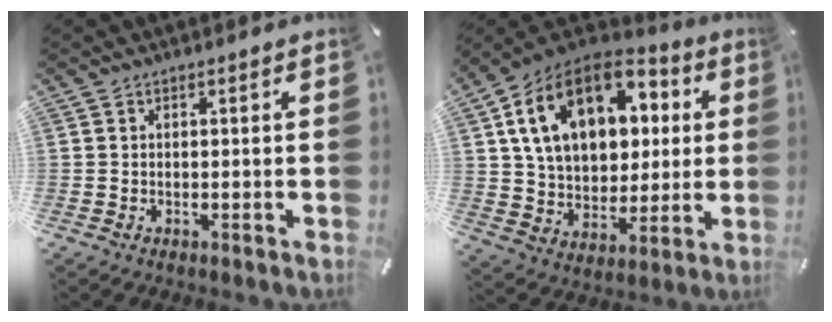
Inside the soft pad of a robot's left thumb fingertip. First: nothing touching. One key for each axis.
{"total": 19.7, "fx": 7.0, "fy": 14.2, "fz": 11.7, "tx": -0.222, "ty": -0.016, "tz": 0.128}